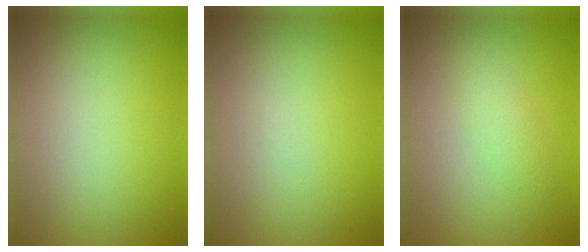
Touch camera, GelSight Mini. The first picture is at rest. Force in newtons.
{"total": 0.0}
{"total": 1.7, "press": 1.7, "slide": 0.0}